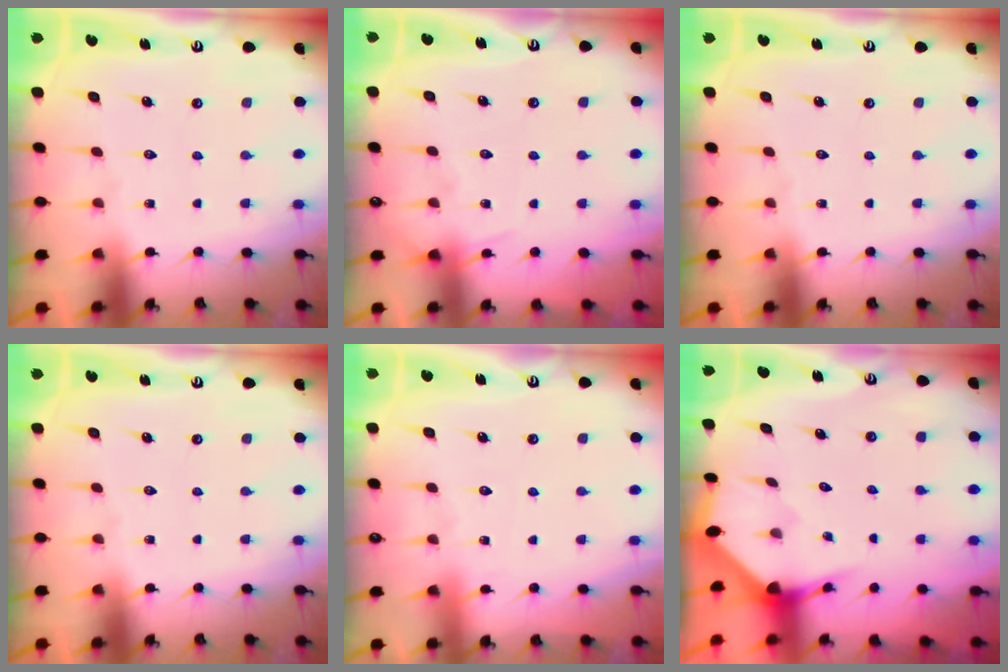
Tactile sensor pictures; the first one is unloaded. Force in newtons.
{"total": 6.0, "press": 5.9, "slide": 0.8}
{"total": 0.0}
{"total": 0.0}
{"total": 4.6, "press": 4.5, "slide": 0.7}
{"total": 3.0, "press": 3.0, "slide": 0.3}